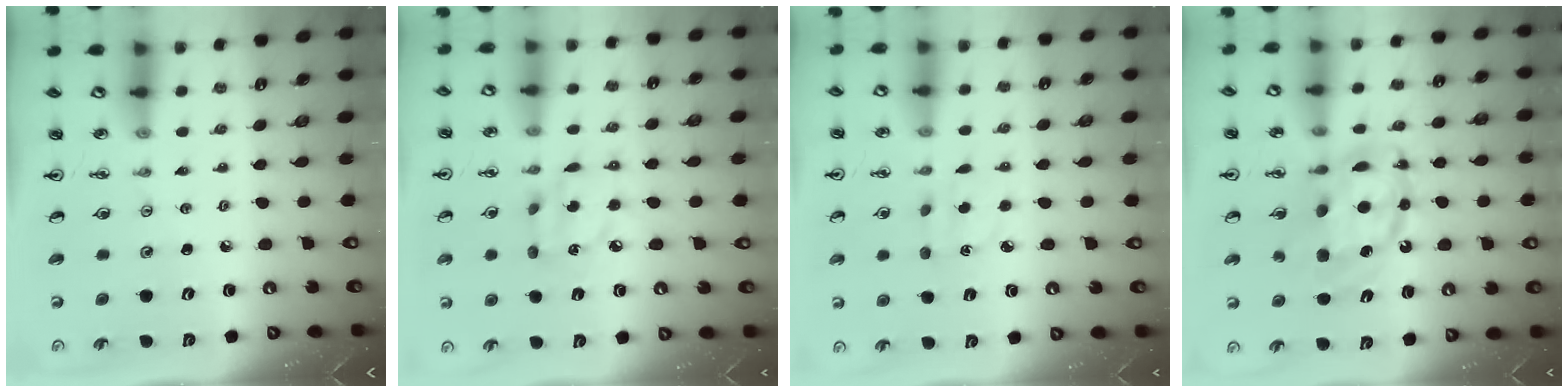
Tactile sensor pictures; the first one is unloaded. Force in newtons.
{"total": 7.0, "press": 7.0, "slide": 0.4}
{"total": 3.0, "press": 2.9, "slide": 0.8}
{"total": 12.4, "press": 12.3, "slide": 1.5}